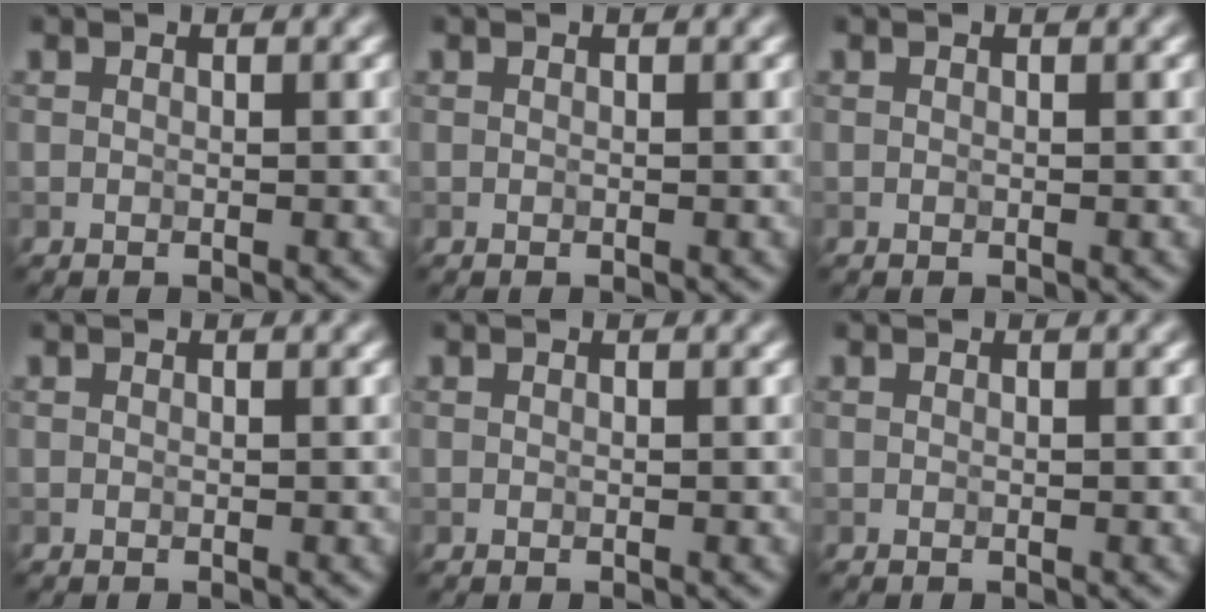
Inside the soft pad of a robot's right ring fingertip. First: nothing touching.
{"total": 0.0}
{"total": 0.0}
{"total": 0.0}
{"total": 0.0}
{"total": 0.0}